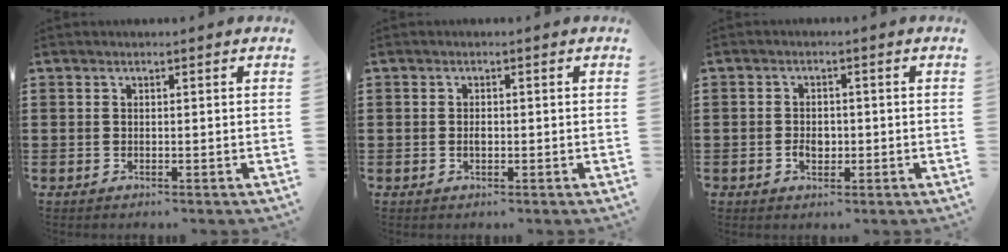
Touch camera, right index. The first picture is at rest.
{"total": 1.1, "force": [-0.1, 0.5, 0.9], "torque": [-0.019, 0.001, -0.002]}
{"total": 2.3, "force": [-0.5, 1.7, 1.5], "torque": [-0.030, 0.004, -0.011]}